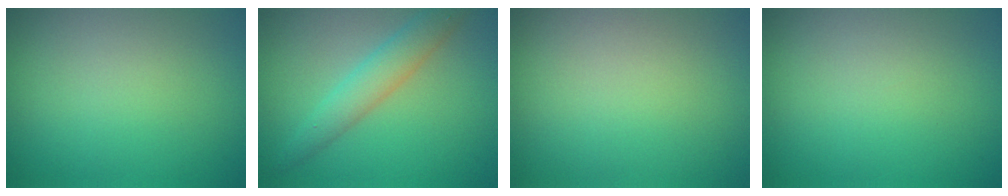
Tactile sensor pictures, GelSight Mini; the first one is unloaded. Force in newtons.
{"total": 3.3, "press": 3.3, "slide": 0.0}
{"total": 0.0}
{"total": 0.0}